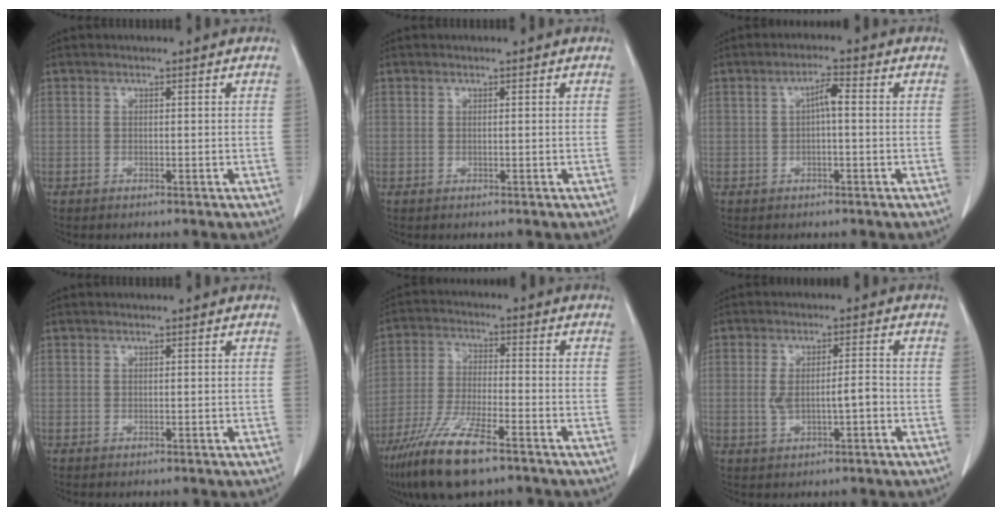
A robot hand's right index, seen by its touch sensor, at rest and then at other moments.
{"total": 0.0}
{"total": 2.6, "force": [0.0, 0.4, 2.6], "torque": [-0.046, 0.008, 0.000]}
{"total": 0.0}
{"total": 12.2, "force": [-8.2, 2.0, 8.8], "torque": [-0.177, -0.028, -0.149]}
{"total": 5.0, "force": [-0.8, 1.5, 4.8], "torque": [-0.096, 0.012, -0.007]}